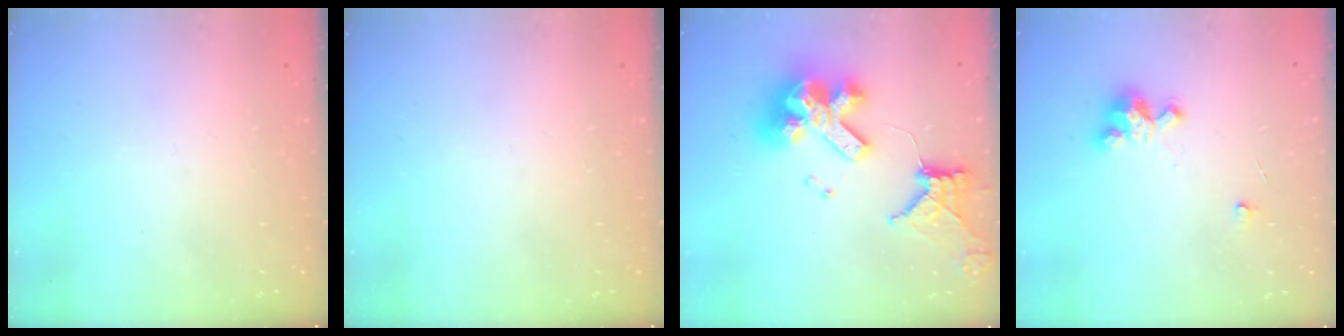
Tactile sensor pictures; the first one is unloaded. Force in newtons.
{"total": 0.0}
{"total": 17.1, "press": 17.0, "slide": 2.0}
{"total": 6.0, "press": 6.0, "slide": 0.2}